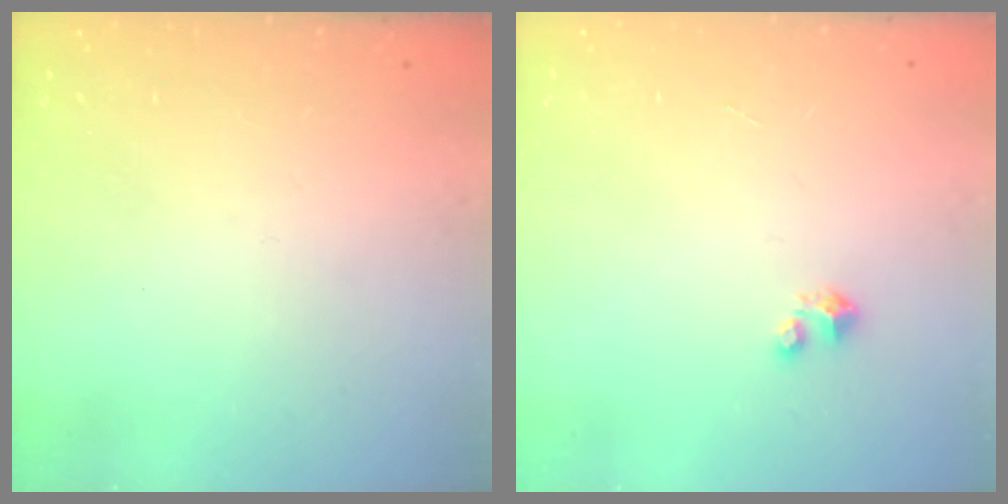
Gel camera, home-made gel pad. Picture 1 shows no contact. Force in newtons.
{"total": 2.1, "press": 2.1, "slide": 0.1}